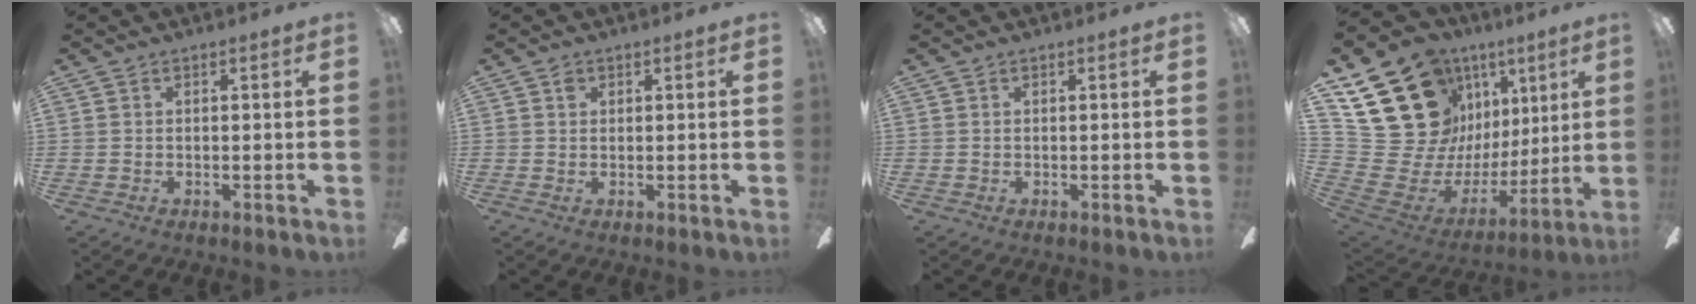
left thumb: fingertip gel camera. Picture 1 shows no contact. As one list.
[{"total": 1.0, "force": [0.5, 0.7, 0.5], "torque": [-0.011, 0.003, 0.008]}, {"total": 0.0}, {"total": 25.8, "force": [13.2, 18.4, 12.4], "torque": [-0.247, -0.093, 0.294]}]